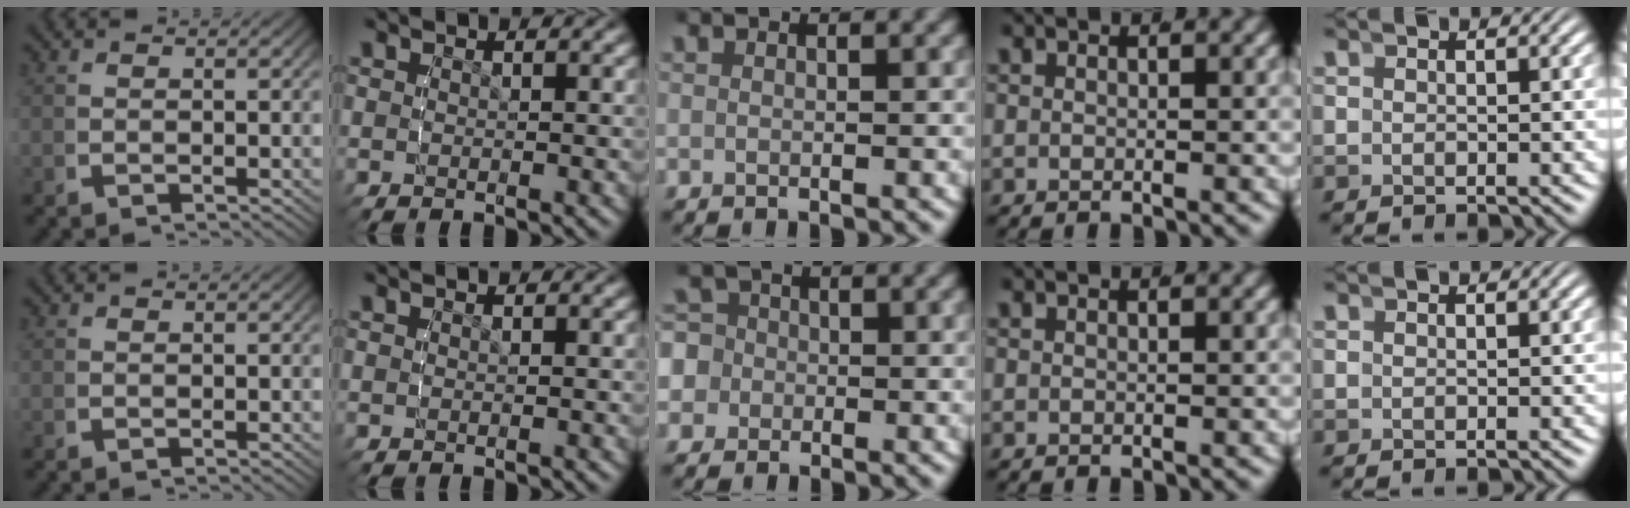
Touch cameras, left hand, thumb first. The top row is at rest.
{"middle": {"total": 7.2, "force": [-0.6, 6.9, 2.0], "torque": [-0.061, -0.014, -0.021]}}